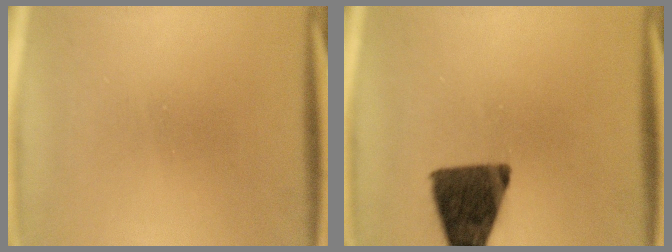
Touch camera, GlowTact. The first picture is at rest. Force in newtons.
{"total": 13.7}